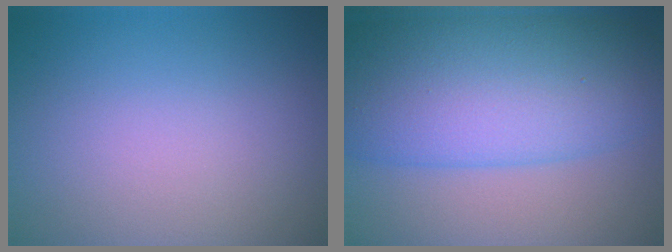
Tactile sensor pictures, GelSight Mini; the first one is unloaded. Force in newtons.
{"total": 11.5, "press": 11.5, "slide": 0.2}